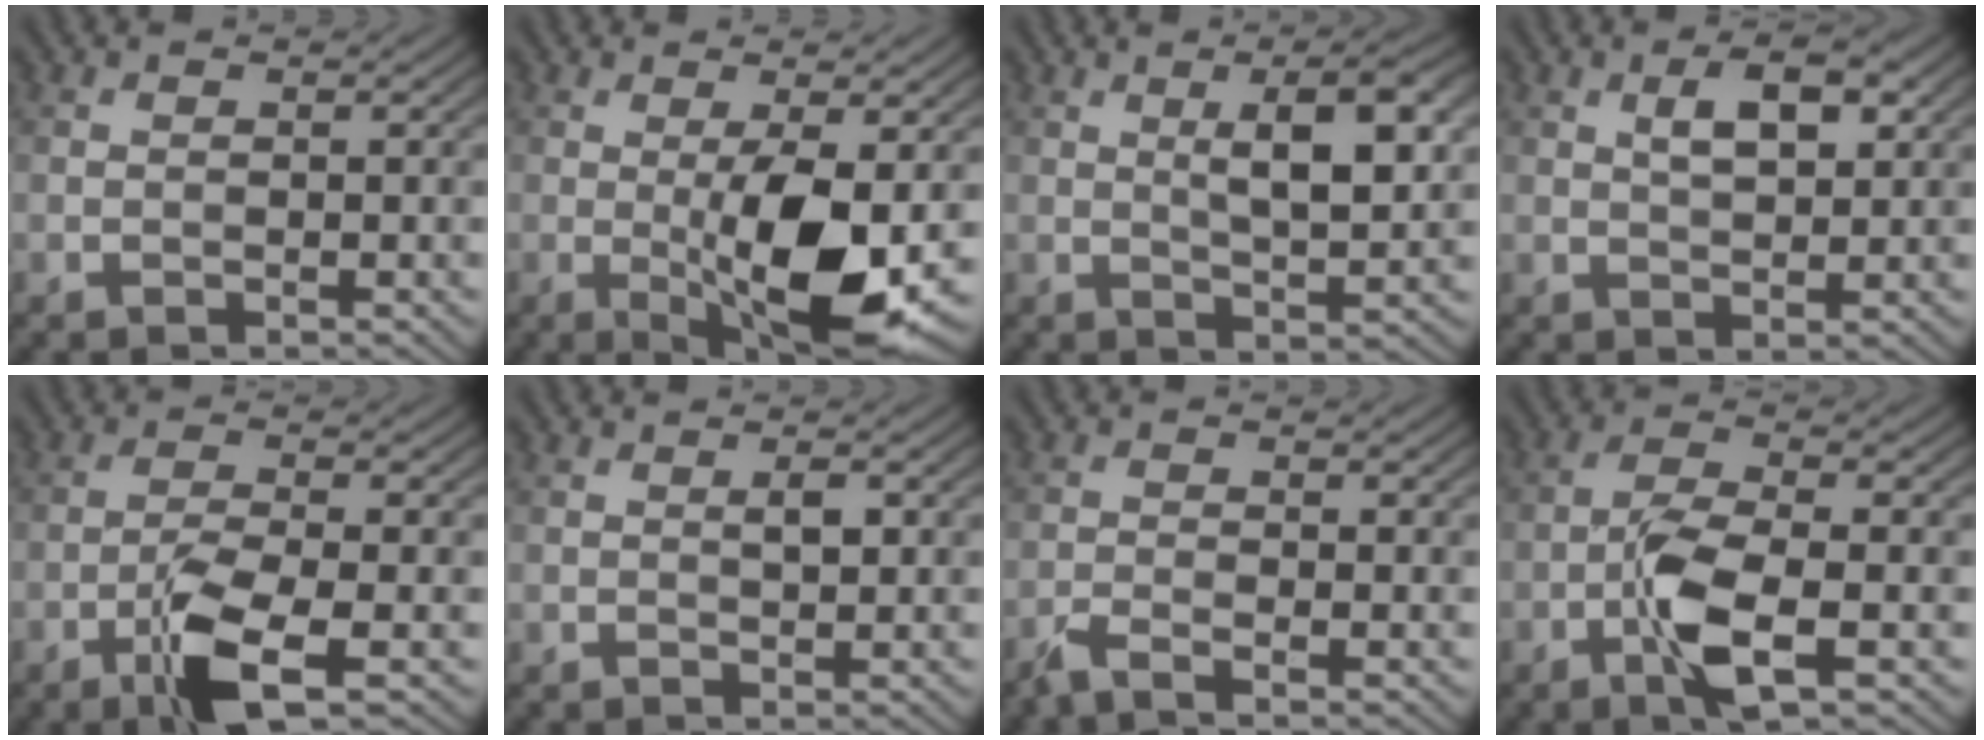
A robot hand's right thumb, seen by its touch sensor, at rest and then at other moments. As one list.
[{"total": 9.5, "force": [-1.0, 2.7, 9.1], "torque": [-0.158, -0.008, -0.013]}, {"total": 7.5, "force": [2.1, 2.3, 6.8], "torque": [-0.105, 0.006, 0.032]}, {"total": 4.5, "force": [1.6, 1.9, 3.8], "torque": [-0.069, 0.004, 0.028]}, {"total": 6.1, "force": [-2.8, 1.4, 5.2], "torque": [-0.108, 0.005, -0.059]}, {"total": 1.2, "force": [0.3, 0.4, 1.1], "torque": [-0.019, -0.001, 0.005]}, {"total": 2.3, "force": [-1.8, 0.2, 1.5], "torque": [-0.030, -0.002, -0.049]}, {"total": 6.4, "force": [-2.3, 1.8, 5.7], "torque": [-0.119, 0.006, -0.050]}]